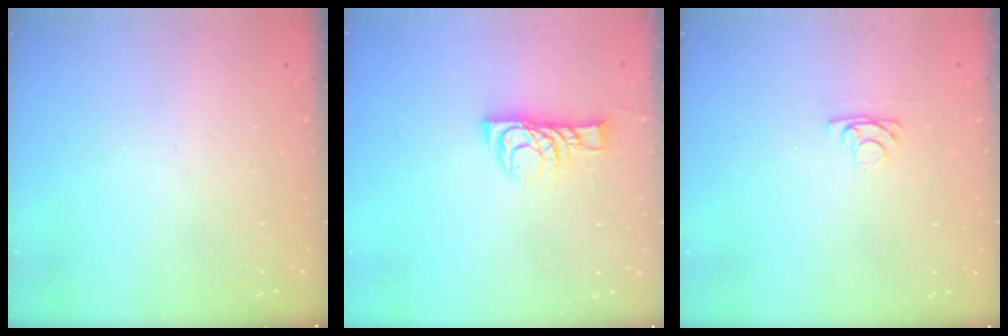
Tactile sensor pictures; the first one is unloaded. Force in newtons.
{"total": 8.1, "press": 8.1, "slide": 0.2}
{"total": 3.0, "press": 3.0, "slide": 0.5}